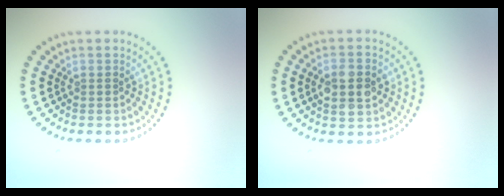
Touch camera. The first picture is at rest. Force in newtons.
{"total": 3.8, "press": 3.8, "slide": 0.1}